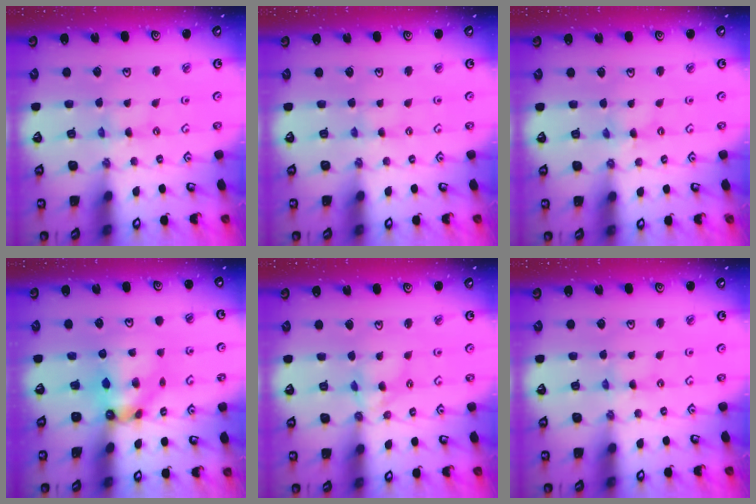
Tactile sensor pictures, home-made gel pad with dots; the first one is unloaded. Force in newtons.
{"total": 1.3, "press": 1.3, "slide": 0.4}
{"total": 0.0}
{"total": 7.6, "press": 7.6, "slide": 0.5}
{"total": 6.7, "press": 6.7, "slide": 0.6}
{"total": 0.0}